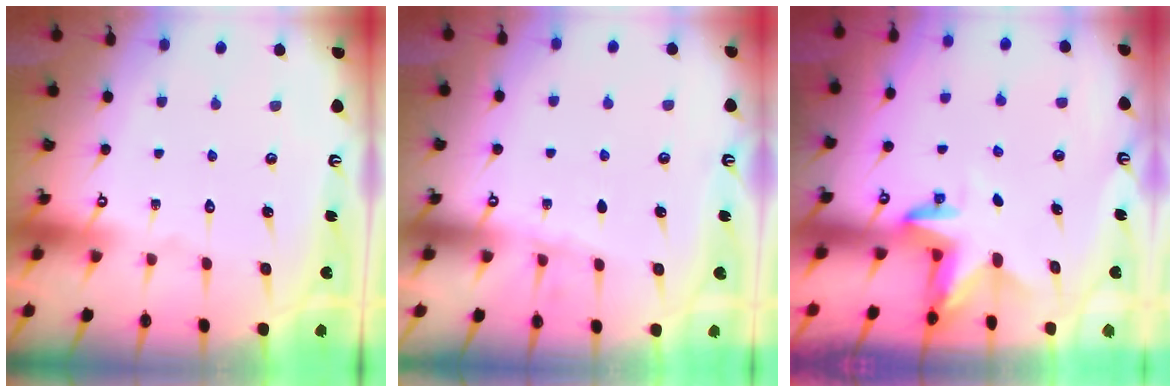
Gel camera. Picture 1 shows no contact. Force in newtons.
{"total": 1.4, "press": 1.3, "slide": 0.3}
{"total": 3.2, "press": 3.2, "slide": 0.1}